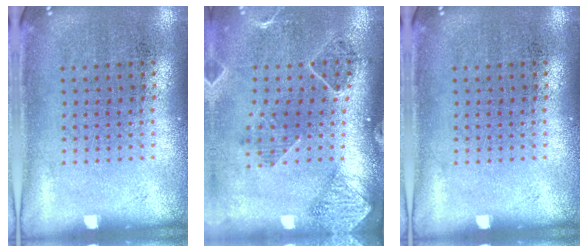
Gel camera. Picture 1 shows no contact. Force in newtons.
{"total": 1.5, "press": 1.5, "slide": 0.0}
{"total": 0.0}